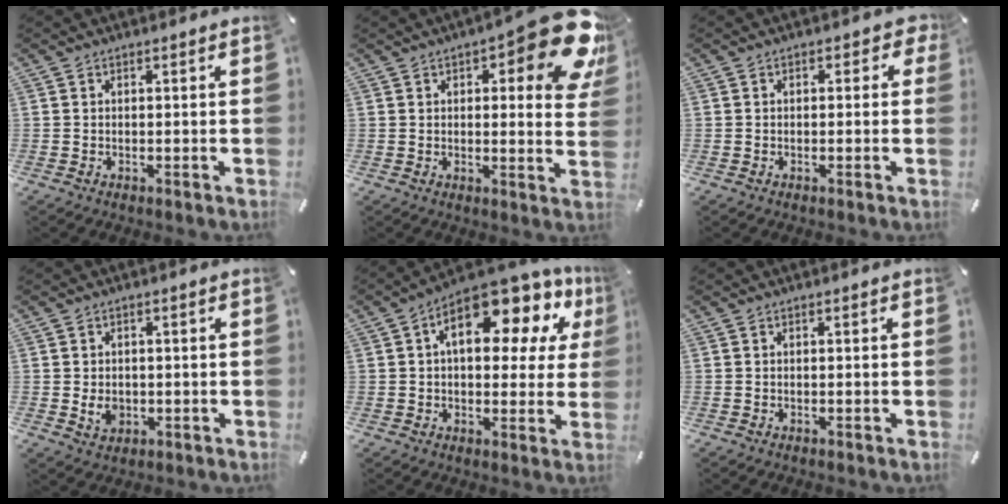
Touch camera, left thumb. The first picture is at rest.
{"total": 16.1, "force": [8.4, 5.6, 12.6], "torque": [-0.159, -0.062, 0.136]}
{"total": 2.2, "force": [-0.4, 1.5, 1.5], "torque": [-0.020, 0.005, -0.011]}
{"total": 3.7, "force": [-0.5, 3.0, 2.0], "torque": [-0.034, -0.001, -0.009]}
{"total": 17.3, "force": [8.0, 8.5, 12.8], "torque": [-0.182, -0.052, 0.130]}
{"total": 0.0}